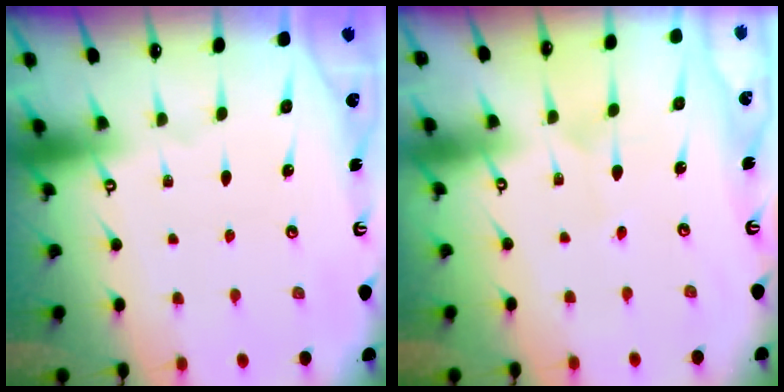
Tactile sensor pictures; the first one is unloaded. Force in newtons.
{"total": 2.9, "press": 2.9, "slide": 0.4}